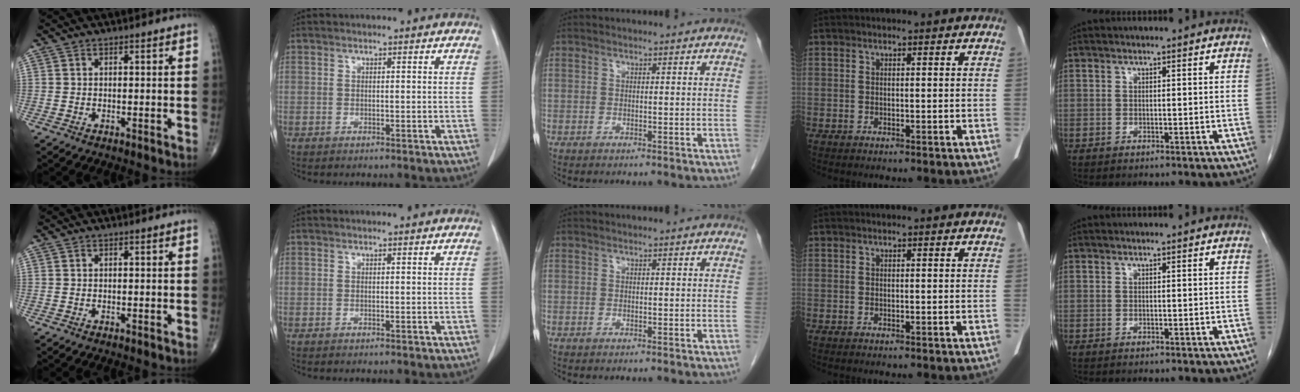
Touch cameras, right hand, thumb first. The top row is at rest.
{}